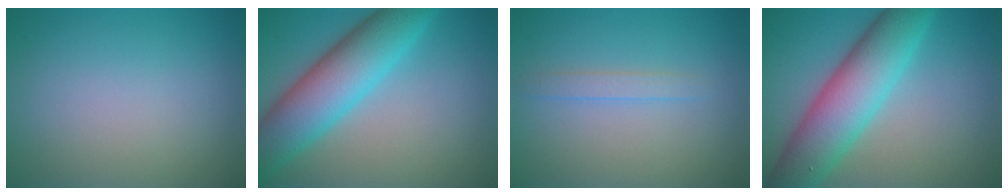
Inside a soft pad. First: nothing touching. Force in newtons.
{"total": 8.5, "press": 8.5, "slide": 0.4}
{"total": 1.2, "press": 1.2, "slide": 0.2}
{"total": 8.8, "press": 8.8, "slide": 0.2}